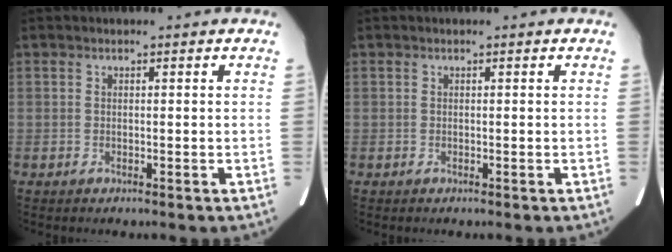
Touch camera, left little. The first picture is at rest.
{"total": 0.0}